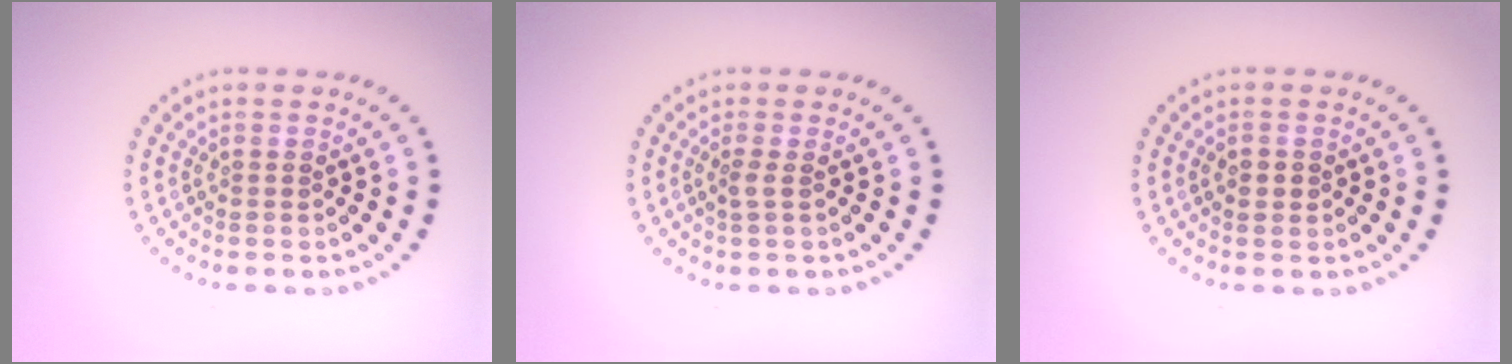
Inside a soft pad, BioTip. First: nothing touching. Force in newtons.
{"total": 0.9, "press": 0.7, "slide": 0.6}
{"total": 1.1, "press": 1.1, "slide": 0.2}